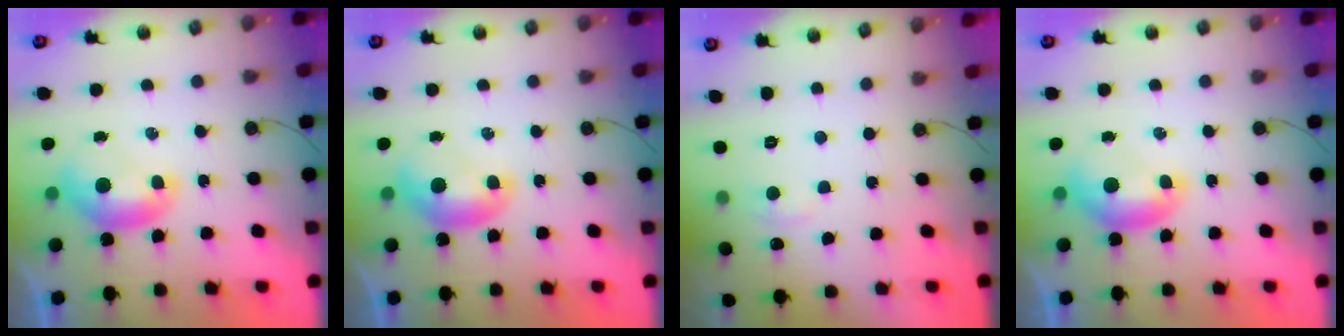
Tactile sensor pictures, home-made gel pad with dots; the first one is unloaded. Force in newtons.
{"total": 0.0}
{"total": 2.5, "press": 2.4, "slide": 0.5}
{"total": 0.0}